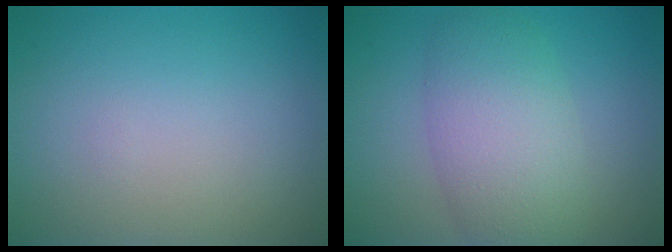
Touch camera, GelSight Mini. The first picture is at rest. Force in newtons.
{"total": 6.2, "press": 6.2, "slide": 0.1}